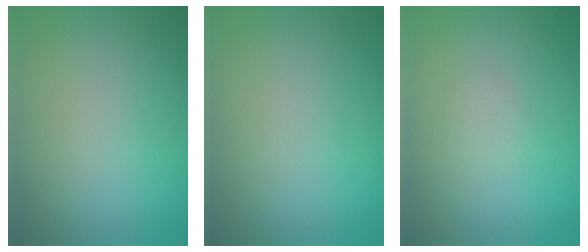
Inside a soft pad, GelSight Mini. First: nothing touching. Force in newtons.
{"total": 0.0}
{"total": 0.6, "press": 0.6, "slide": 0.1}